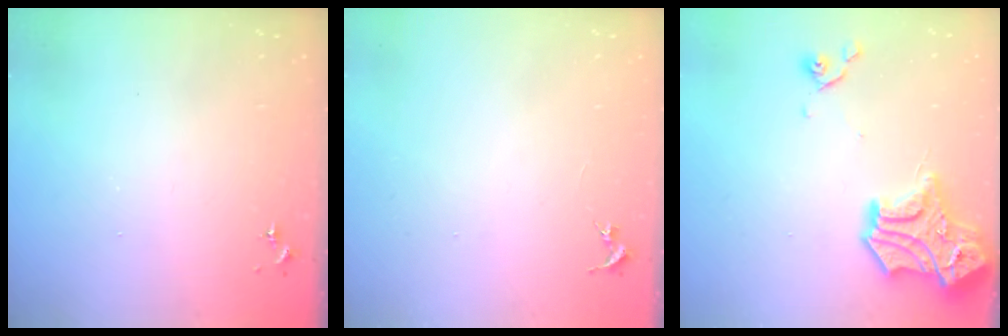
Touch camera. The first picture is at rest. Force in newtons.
{"total": 0.0}
{"total": 17.6, "press": 17.4, "slide": 2.2}